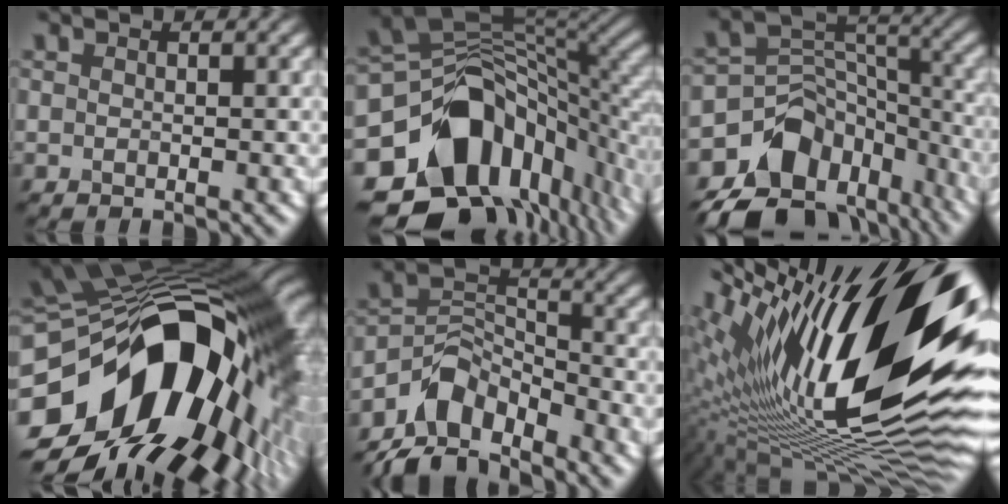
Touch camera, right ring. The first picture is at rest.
{"total": 15.8, "force": [-5.7, 10.8, 10.1], "torque": [-0.180, -0.023, -0.081]}
{"total": 12.5, "force": [-8.0, 8.3, 4.9], "torque": [-0.073, 0.010, -0.118]}
{"total": 20.3, "force": [-3.8, 12.6, 15.5], "torque": [-0.283, -0.035, -0.055]}
{"total": 6.7, "force": [-5.2, 3.2, 2.7], "torque": [-0.037, 0.002, -0.103]}
{"total": 20.7, "force": [6.2, 7.4, 18.3], "torque": [-0.293, 0.031, 0.094]}